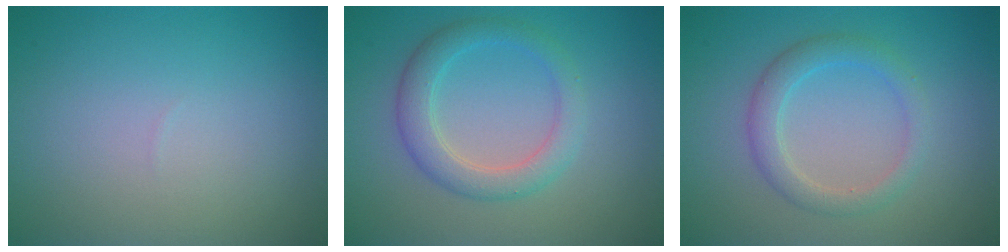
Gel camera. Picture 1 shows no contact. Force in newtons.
{"total": 3.4, "press": 3.4, "slide": 0.1}
{"total": 2.7, "press": 2.7, "slide": 0.2}